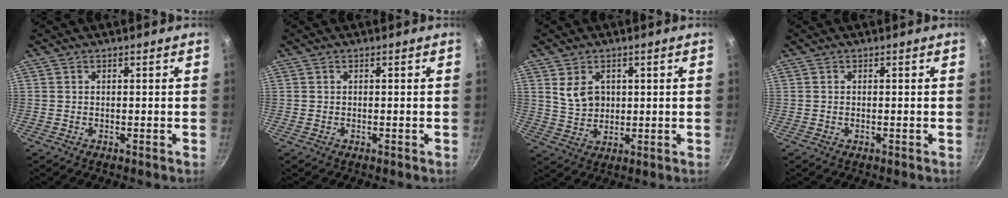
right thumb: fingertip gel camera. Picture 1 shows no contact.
{"total": 0.0}
{"total": 5.3, "force": [1.6, 4.1, 3.0], "torque": [-0.037, -0.008, 0.034]}
{"total": 0.0}